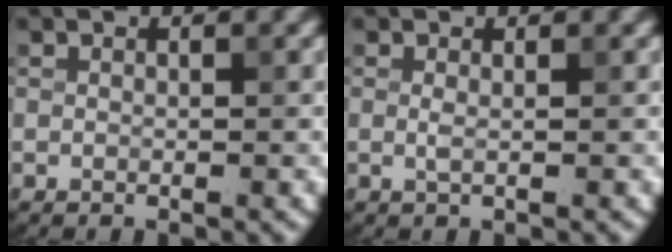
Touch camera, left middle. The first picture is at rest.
{"total": 0.7, "force": [0.1, 0.2, 0.7], "torque": [-0.015, -0.002, 0.000]}